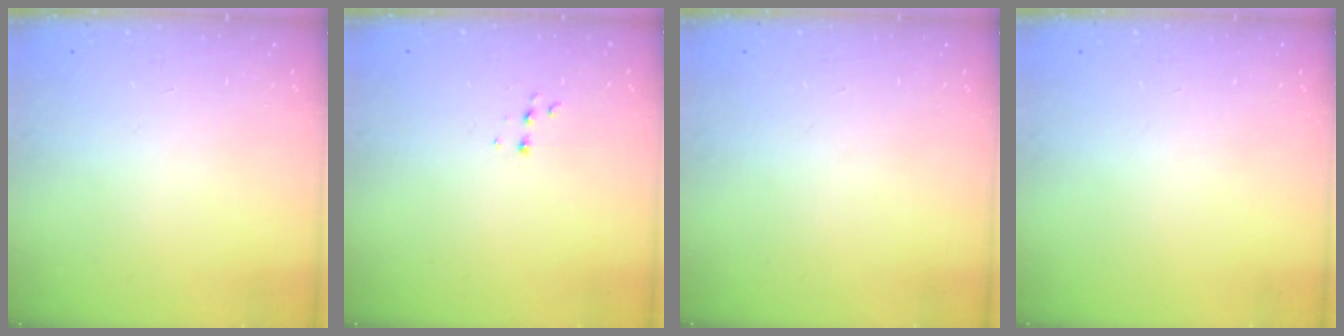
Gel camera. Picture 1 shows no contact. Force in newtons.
{"total": 4.1, "press": 4.0, "slide": 0.8}
{"total": 0.0}
{"total": 0.0}